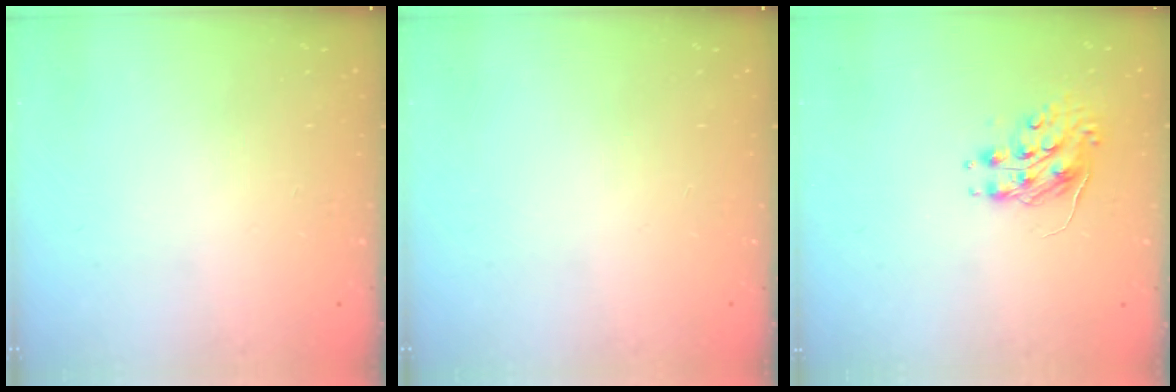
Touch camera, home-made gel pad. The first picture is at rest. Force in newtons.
{"total": 0.0}
{"total": 8.5, "press": 8.4, "slide": 0.6}